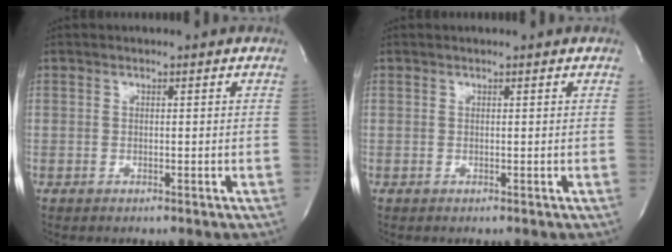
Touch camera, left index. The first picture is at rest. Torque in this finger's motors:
{"motor_torque": [0.06, -0.04, -0.04, 0.00]}